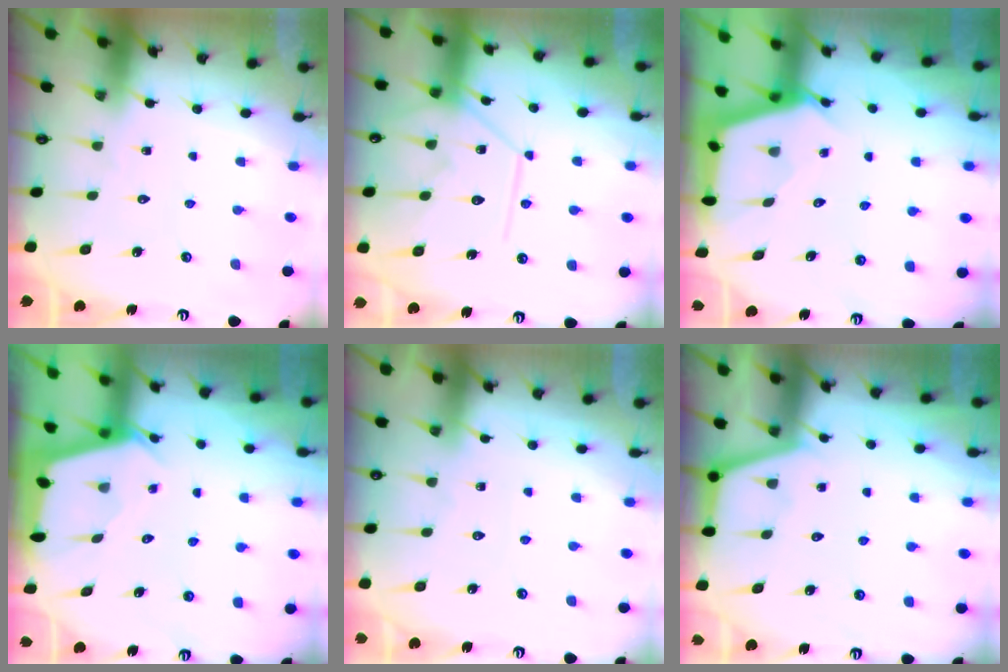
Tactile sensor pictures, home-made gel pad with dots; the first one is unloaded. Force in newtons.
{"total": 13.2, "press": 13.1, "slide": 1.0}
{"total": 2.7, "press": 2.7, "slide": 0.4}
{"total": 2.4, "press": 2.4, "slide": 0.3}
{"total": 2.7, "press": 2.6, "slide": 0.4}
{"total": 2.8, "press": 2.8, "slide": 0.4}